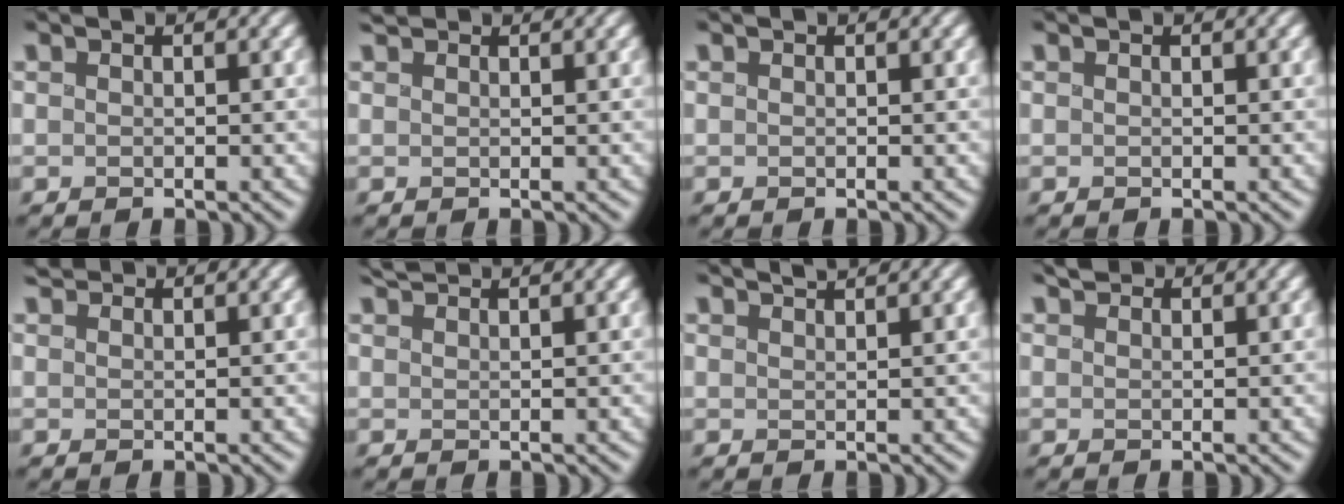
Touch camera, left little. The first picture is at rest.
{"total": 1.3, "force": [1.2, 0.4, 0.4], "torque": [-0.008, 0.009, 0.023]}
{"total": 0.0}
{"total": 0.0}
{"total": 1.8, "force": [1.7, 0.4, 0.5], "torque": [-0.010, 0.010, 0.029]}
{"total": 1.8, "force": [1.7, 0.1, 0.5], "torque": [-0.003, 0.009, 0.033]}
{"total": 1.9, "force": [1.7, 0.3, 0.8], "torque": [0.002, 0.008, 0.019]}
{"total": 1.5, "force": [1.3, 0.6, 0.5], "torque": [-0.007, 0.007, 0.023]}